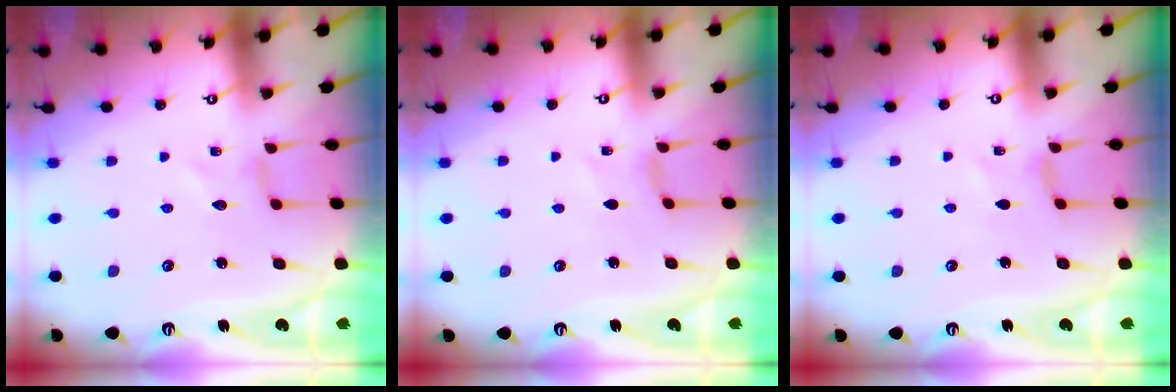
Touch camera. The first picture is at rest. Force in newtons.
{"total": 1.0, "press": 0.9, "slide": 0.4}
{"total": 1.4, "press": 1.4, "slide": 0.3}